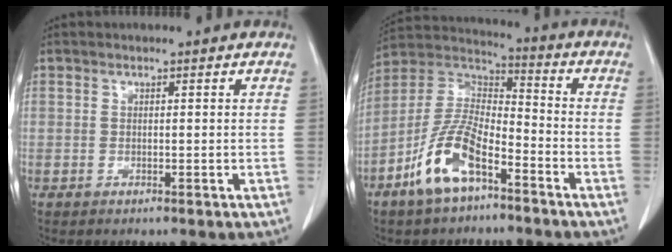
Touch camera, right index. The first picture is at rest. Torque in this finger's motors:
{"motor_torque": [1.29, -0.85, 0.77, 0.21]}